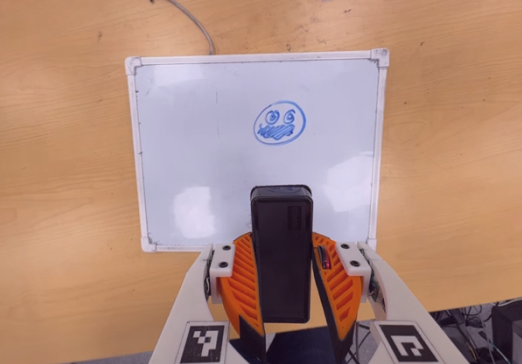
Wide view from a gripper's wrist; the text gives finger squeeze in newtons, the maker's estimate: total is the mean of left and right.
{"total": 9.6, "left": 7.9, "right": 11.3}